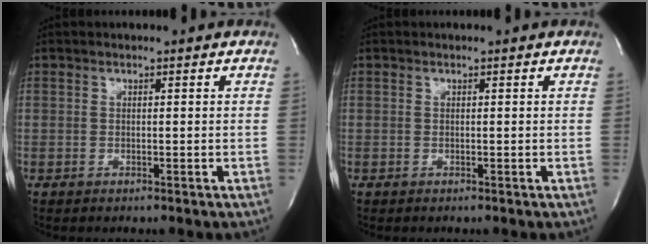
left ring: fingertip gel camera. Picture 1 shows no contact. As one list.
[{"total": 0.0}]